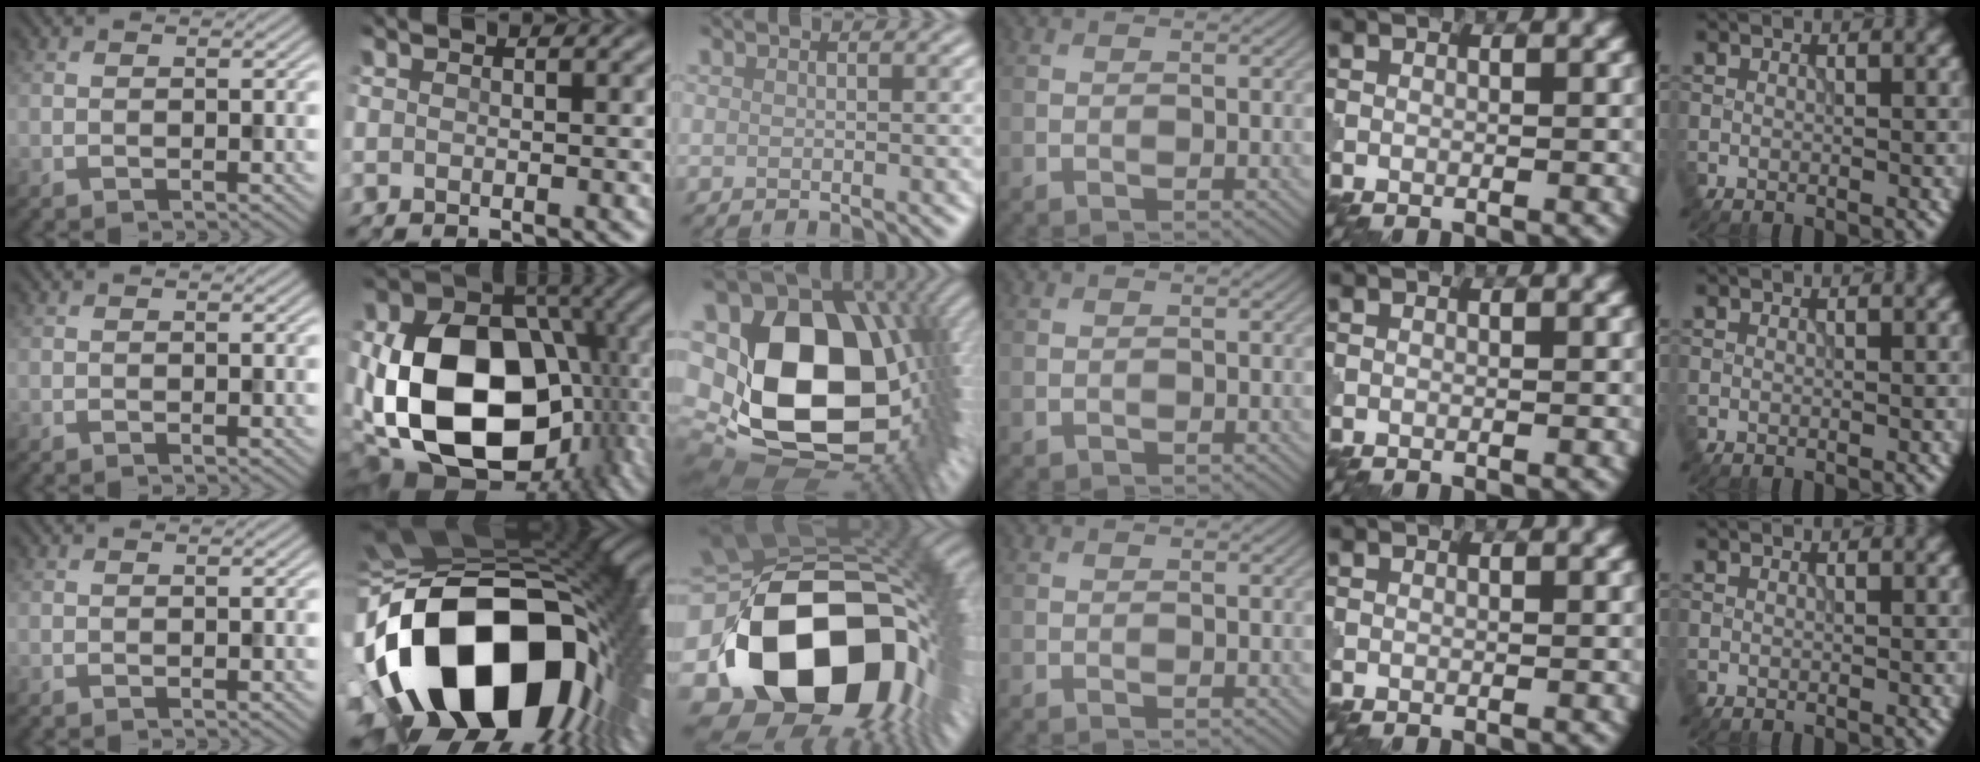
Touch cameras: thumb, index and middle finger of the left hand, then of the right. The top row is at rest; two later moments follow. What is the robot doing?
{"motion": "assemble", "object": "puzzle pieces"}